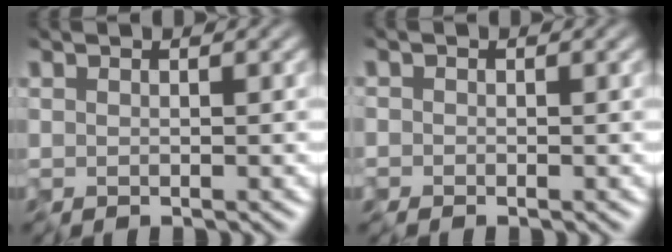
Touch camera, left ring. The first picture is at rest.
{"total": 0.7, "force": [-0.4, 0.5, -0.2], "torque": [0.005, -0.001, -0.010]}